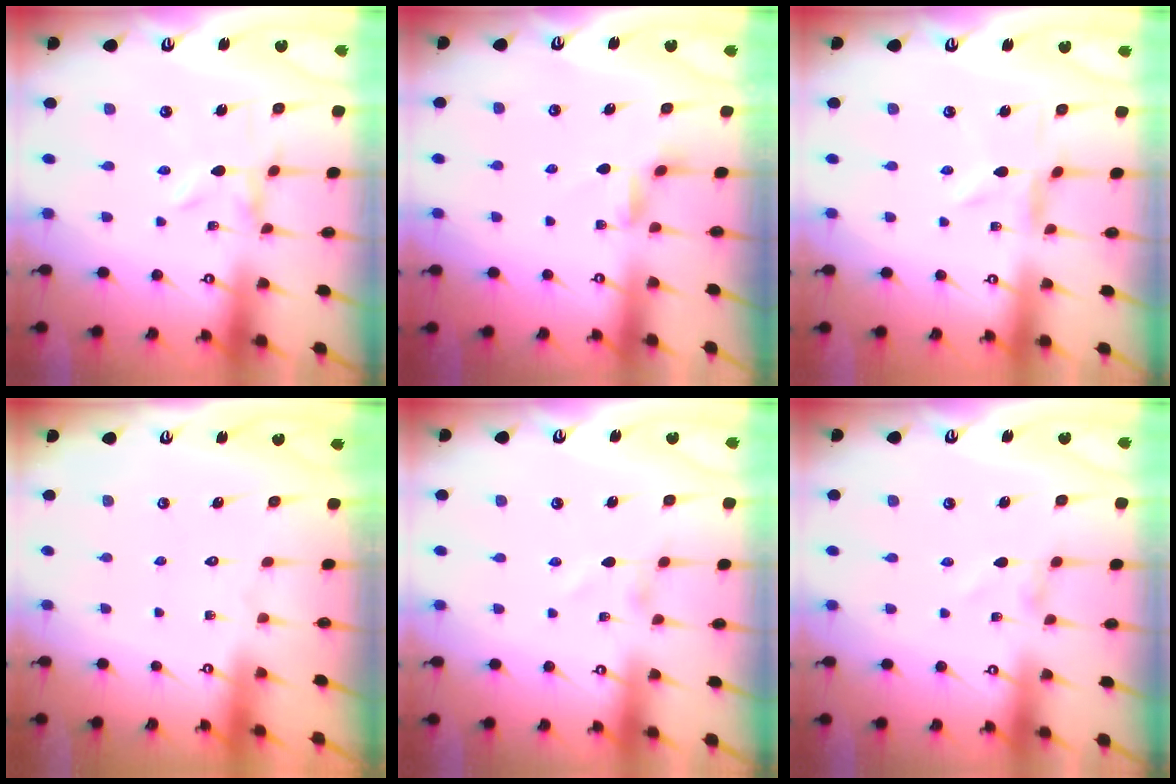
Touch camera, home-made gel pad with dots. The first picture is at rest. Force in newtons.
{"total": 2.4, "press": 2.4, "slide": 0.4}
{"total": 0.9, "press": 0.8, "slide": 0.3}
{"total": 1.5, "press": 1.5, "slide": 0.1}
{"total": 0.0}
{"total": 0.0}